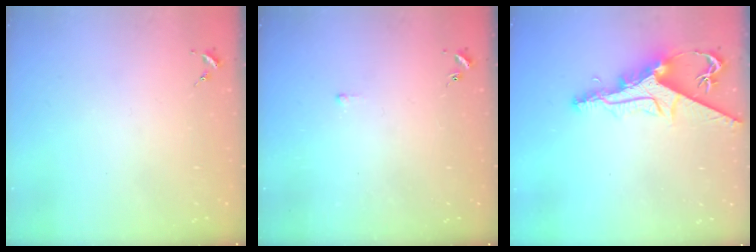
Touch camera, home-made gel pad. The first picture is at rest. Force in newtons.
{"total": 1.8, "press": 1.8, "slide": 0.3}
{"total": 10.7, "press": 10.7, "slide": 1.0}